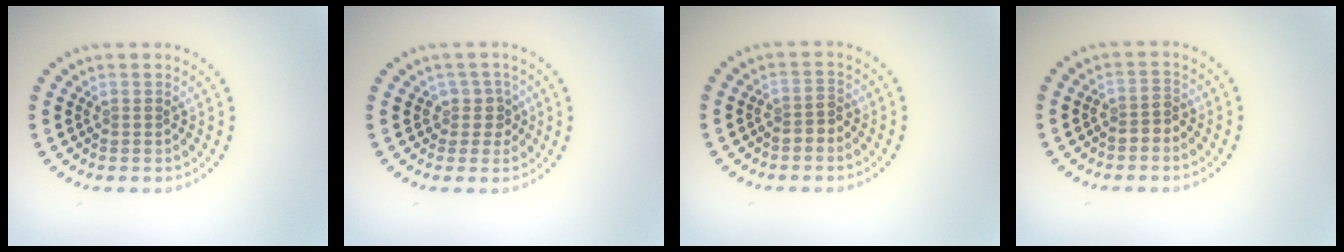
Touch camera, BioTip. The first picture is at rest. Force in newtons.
{"total": 1.8, "press": 1.4, "slide": 1.2}
{"total": 1.4, "press": 1.2, "slide": 0.7}
{"total": 1.4, "press": 1.2, "slide": 0.7}